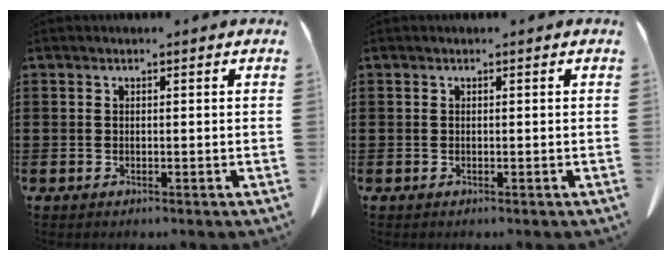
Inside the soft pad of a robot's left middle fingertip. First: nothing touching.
{"total": 0.0}